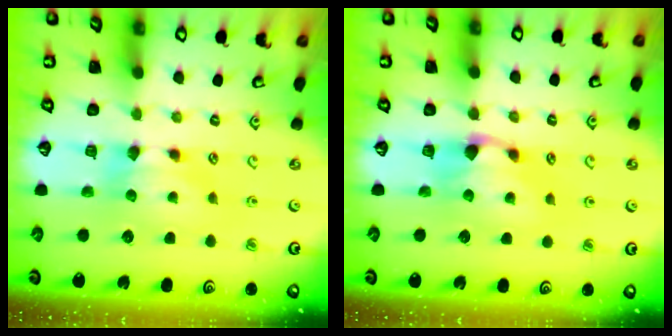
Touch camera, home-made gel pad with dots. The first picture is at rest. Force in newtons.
{"total": 1.4, "press": 0.6, "slide": 1.2}